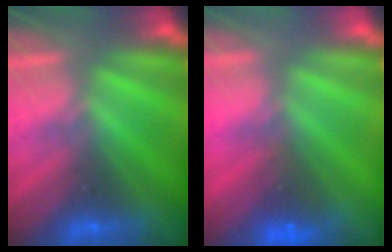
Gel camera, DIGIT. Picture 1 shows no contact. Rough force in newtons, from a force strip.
{"total": 3.2}